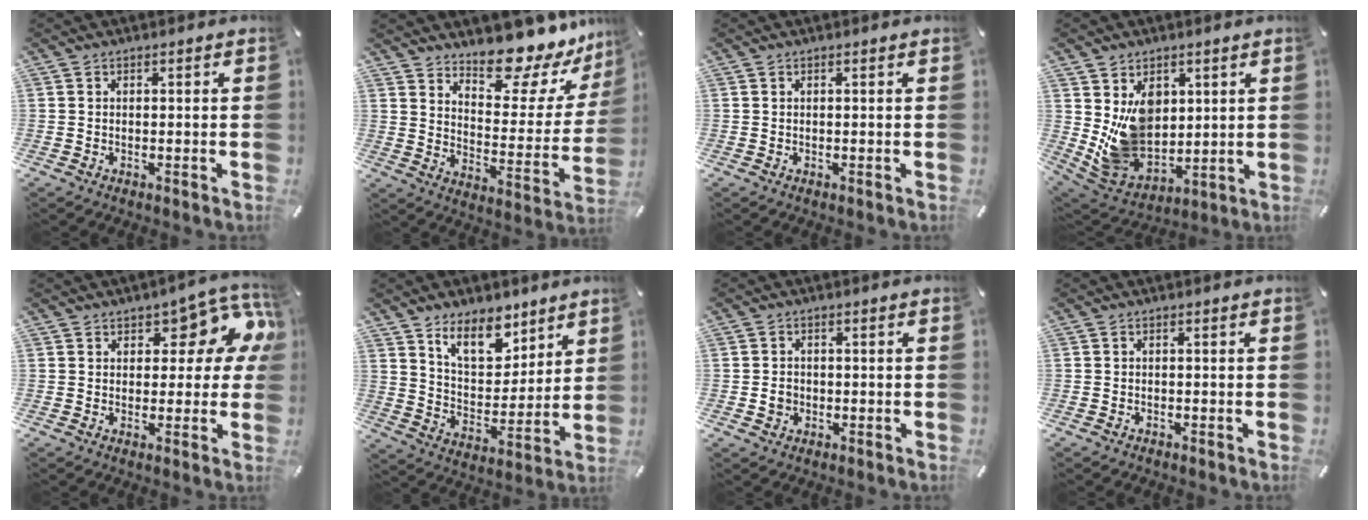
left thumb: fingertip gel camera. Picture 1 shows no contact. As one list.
[{"total": 15.7, "force": [14.1, 5.0, 4.9], "torque": [-0.055, -0.135, 0.235]}, {"total": 0.0}, {"total": 12.2, "force": [3.6, 10.2, 5.6], "torque": [-0.112, -0.027, 0.076]}, {"total": 10.1, "force": [5.1, 5.4, 6.8], "torque": [-0.077, -0.039, 0.085]}, {"total": 12.0, "force": [9.1, 6.2, 4.7], "torque": [-0.068, -0.062, 0.167]}, {"total": 2.6, "force": [-0.6, 2.4, 1.0], "torque": [-0.018, 0.005, -0.012]}, {"total": 0.7, "force": [-0.6, 0.3, 0.0], "torque": [-0.001, 0.002, -0.014]}]